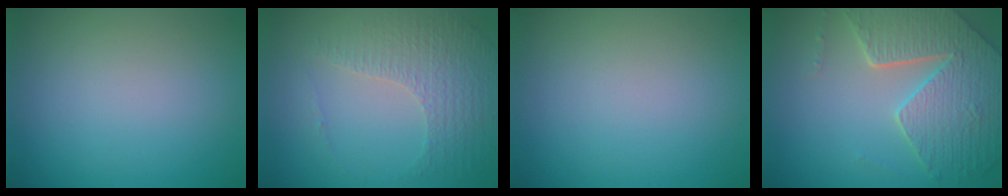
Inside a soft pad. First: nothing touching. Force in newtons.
{"total": 4.3, "press": 3.0, "slide": 3.1}
{"total": 0.0}
{"total": 7.0, "press": 5.4, "slide": 4.5}